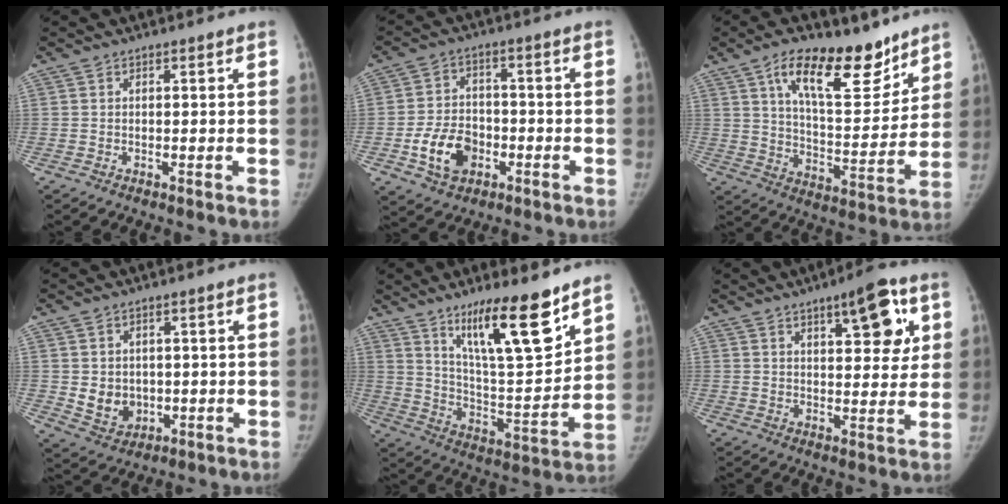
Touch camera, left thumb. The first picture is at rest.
{"total": 10.1, "force": [-3.7, 7.4, 5.8], "torque": [-0.082, 0.020, -0.064]}
{"total": 17.5, "force": [11.1, 7.6, 11.1], "torque": [-0.127, -0.068, 0.183]}
{"total": 6.4, "force": [-0.4, 5.5, 3.3], "torque": [-0.026, -0.003, 0.011]}
{"total": 17.6, "force": [11.6, 3.6, 12.7], "torque": [-0.178, -0.083, 0.205]}
{"total": 11.2, "force": [5.1, 4.2, 9.1], "torque": [-0.093, -0.018, 0.068]}